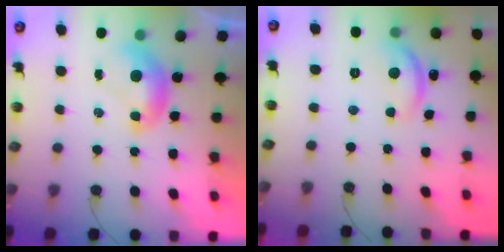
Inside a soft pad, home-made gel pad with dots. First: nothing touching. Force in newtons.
{"total": 5.5, "press": 5.5, "slide": 0.5}